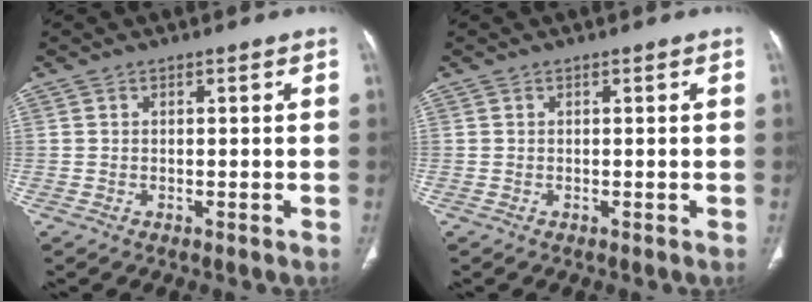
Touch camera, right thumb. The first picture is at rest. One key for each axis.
{"total": 0.0}